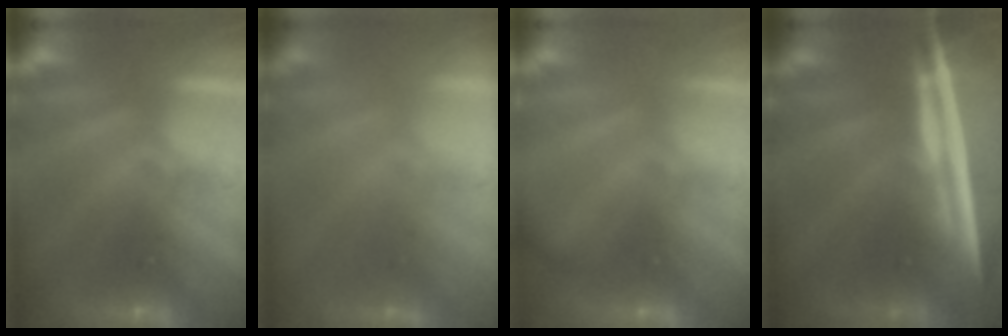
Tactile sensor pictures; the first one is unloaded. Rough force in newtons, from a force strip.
{"total": 1.6}
{"total": 2.1}
{"total": 9.1}